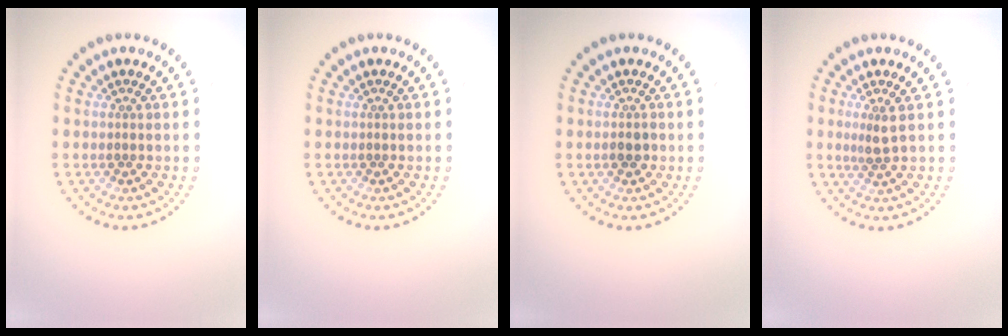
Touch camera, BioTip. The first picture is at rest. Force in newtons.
{"total": 0.0}
{"total": 1.2, "press": 1.1, "slide": 0.3}
{"total": 1.8, "press": 1.4, "slide": 1.1}